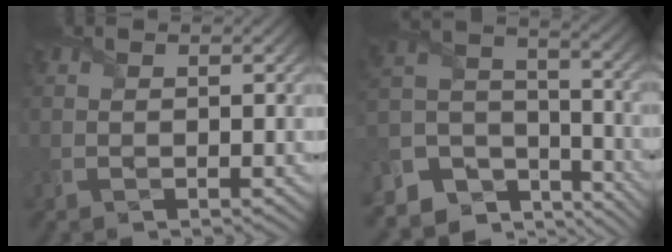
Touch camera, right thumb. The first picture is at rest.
{"total": 11.2, "force": [-7.9, 6.5, 4.3], "torque": [-0.119, -0.017, -0.142]}